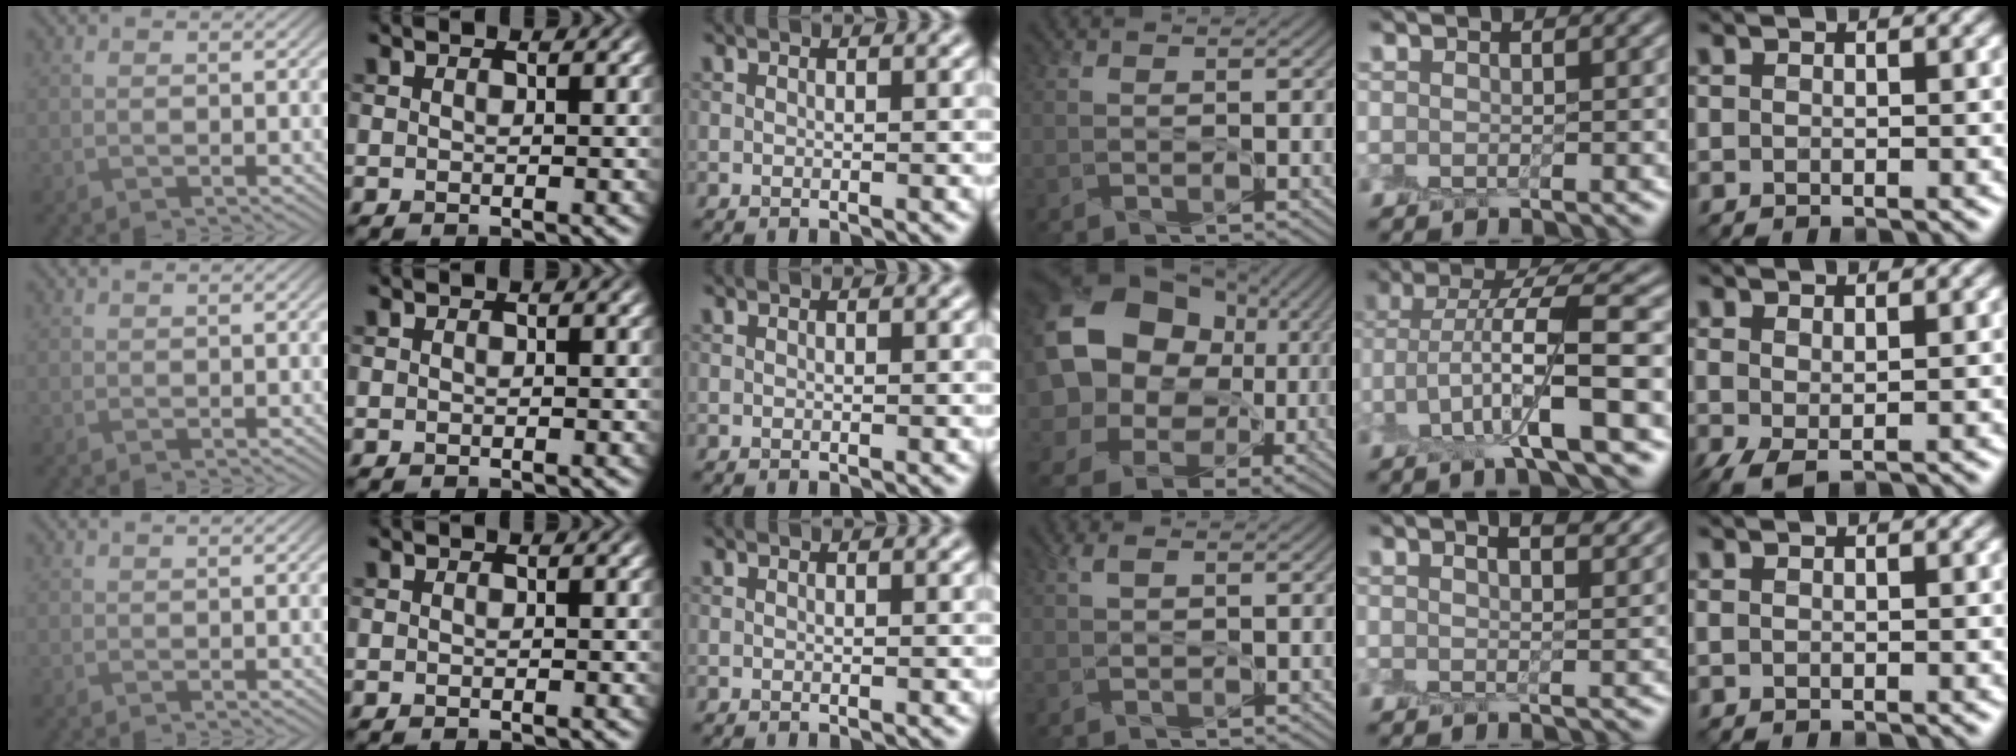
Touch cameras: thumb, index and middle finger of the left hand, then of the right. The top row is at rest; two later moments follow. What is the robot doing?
{"motion": "peel", "object": "shipping label"}